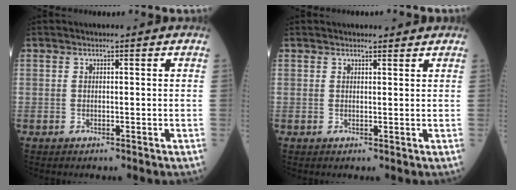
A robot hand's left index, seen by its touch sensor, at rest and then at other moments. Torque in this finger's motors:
{"motor_torque": [0.31, -0.43, -0.04, -0.01]}